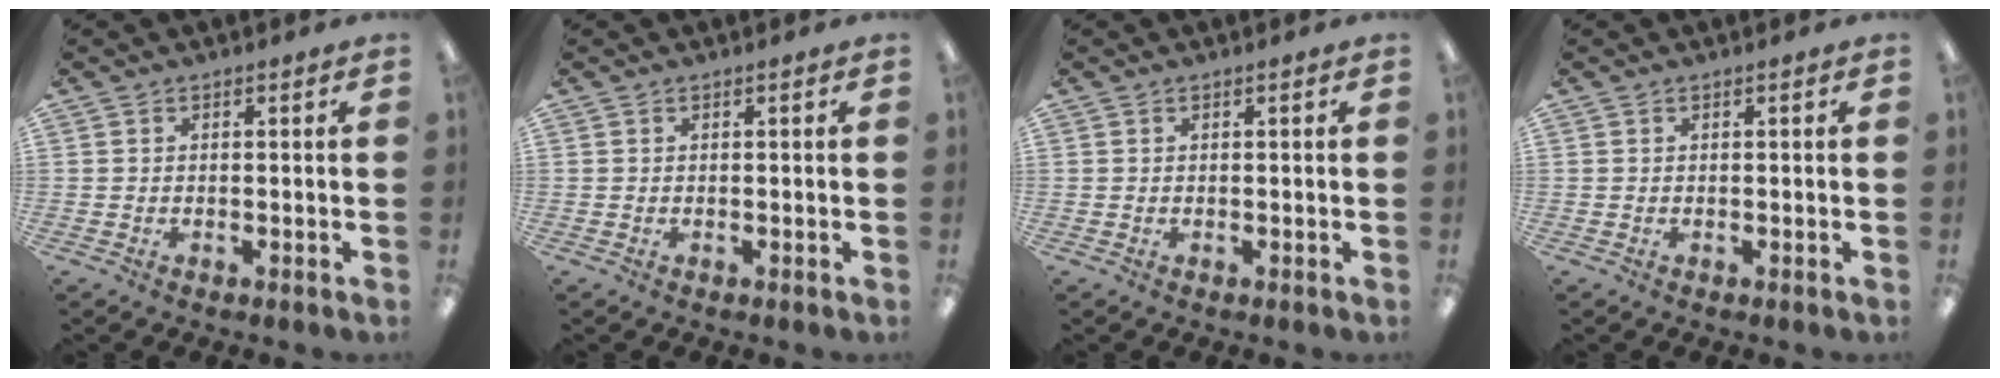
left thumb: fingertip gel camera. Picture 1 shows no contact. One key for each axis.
{"total": 0.0}
{"total": 0.0}
{"total": 0.0}